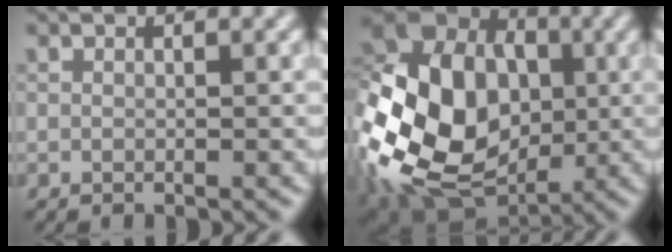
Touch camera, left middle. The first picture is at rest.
{"total": 16.6, "force": [-1.3, 12.3, 11.0], "torque": [-0.212, 0.005, -0.020]}